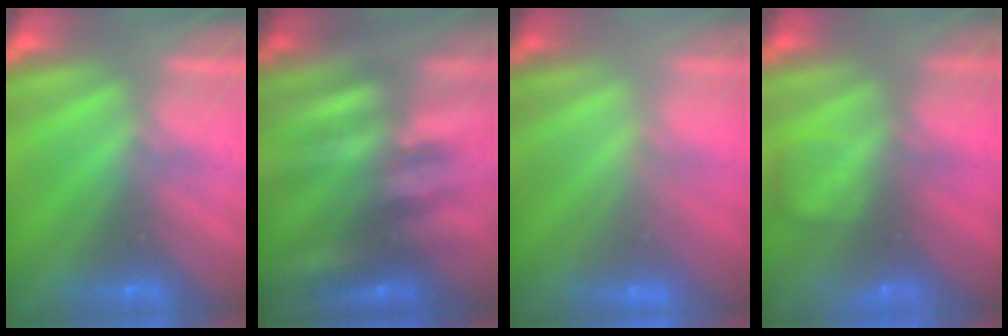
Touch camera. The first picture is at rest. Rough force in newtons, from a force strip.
{"total": 2.4}
{"total": 2.3}
{"total": 8.8}